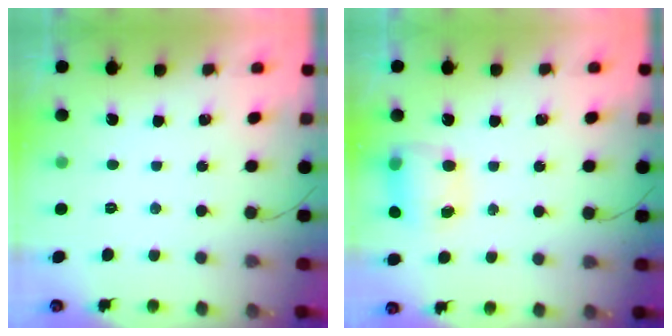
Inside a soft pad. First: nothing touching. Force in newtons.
{"total": 7.7, "press": 7.6, "slide": 0.7}